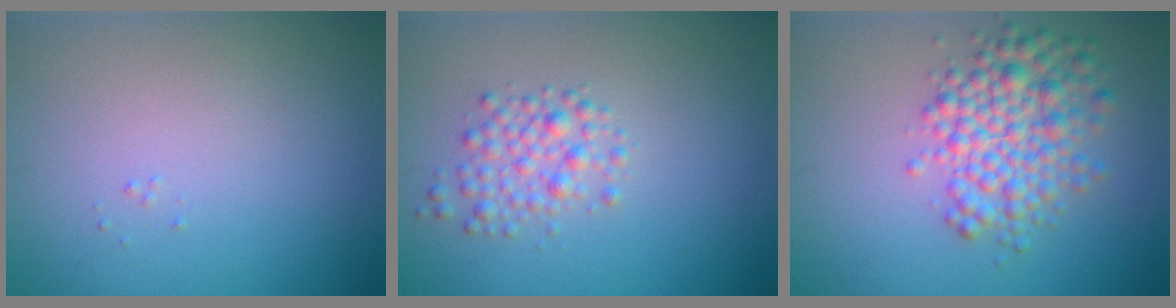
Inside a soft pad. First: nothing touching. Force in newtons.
{"total": 2.3, "press": 2.3, "slide": 0.1}
{"total": 5.0, "press": 5.0, "slide": 0.1}